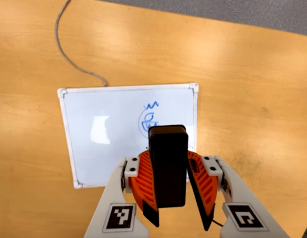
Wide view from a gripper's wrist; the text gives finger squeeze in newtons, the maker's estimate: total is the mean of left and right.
{"total": 8.0, "left": 8.5, "right": 7.4}